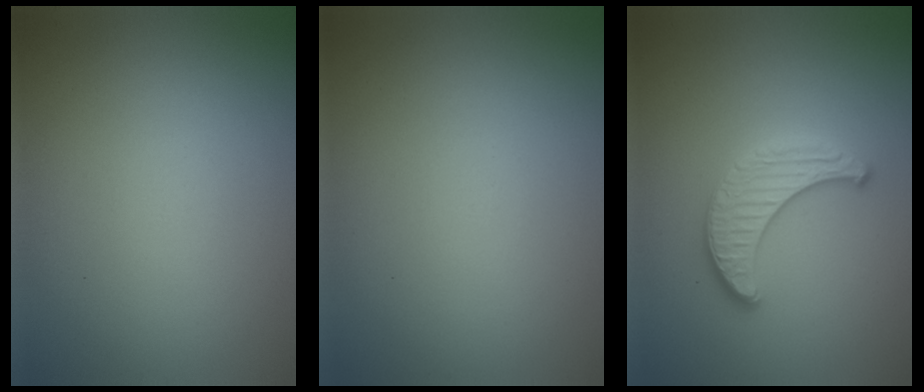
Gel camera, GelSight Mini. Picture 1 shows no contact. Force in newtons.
{"total": 0.0}
{"total": 3.3, "press": 3.1, "slide": 1.0}